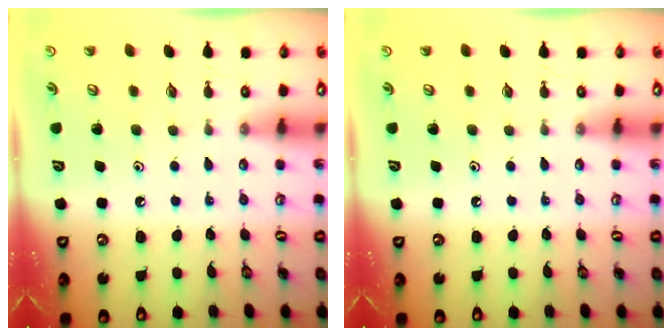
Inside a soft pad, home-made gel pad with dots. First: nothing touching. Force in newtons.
{"total": 0.0}